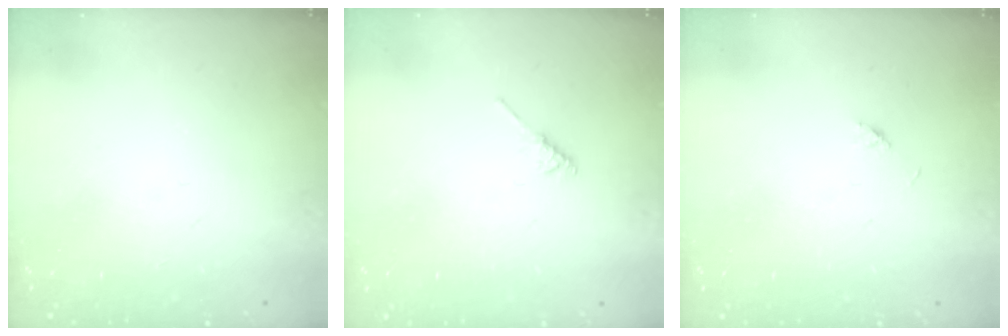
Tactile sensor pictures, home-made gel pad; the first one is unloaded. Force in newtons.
{"total": 3.3, "press": 3.2, "slide": 0.6}
{"total": 2.1, "press": 2.1, "slide": 0.3}